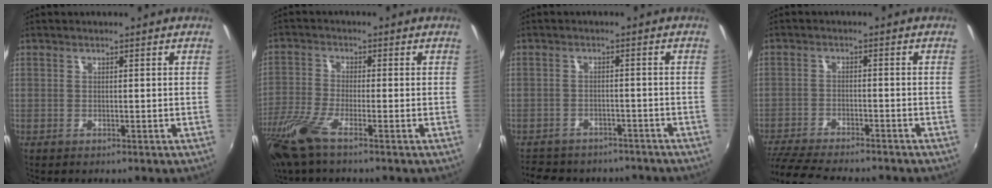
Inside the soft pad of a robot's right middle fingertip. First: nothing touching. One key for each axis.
{"total": 9.0, "fx": -6.2, "fy": 1.4, "fz": 6.4, "tx": -0.156, "ty": -0.031, "tz": -0.127}
{"total": 12.8, "fx": -10.6, "fy": 5.7, "fz": 4.3, "tx": -0.105, "ty": -0.002, "tz": -0.146}
{"total": 13.7, "fx": -12.1, "fy": 2.5, "fz": 5.9, "tx": -0.137, "ty": -0.030, "tz": -0.200}